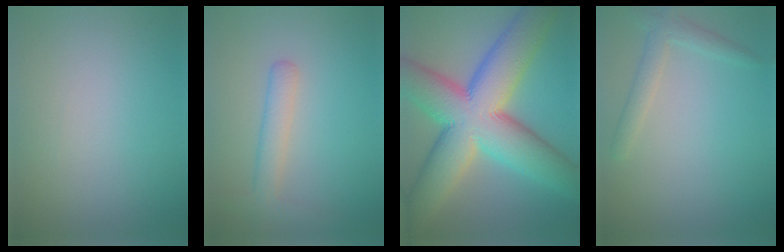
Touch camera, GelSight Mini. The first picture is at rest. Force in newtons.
{"total": 2.3, "press": 2.3, "slide": 0.1}
{"total": 15.8, "press": 15.8, "slide": 0.8}
{"total": 2.3, "press": 2.3, "slide": 0.2}